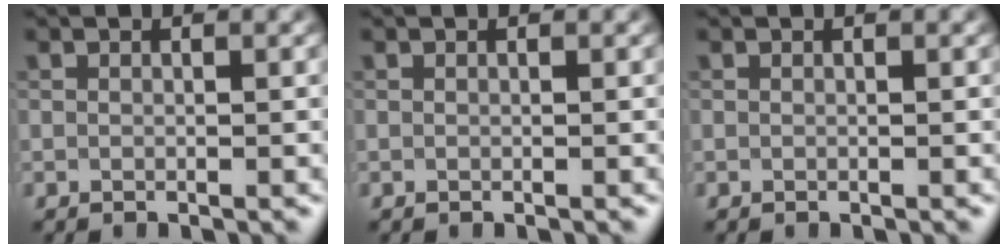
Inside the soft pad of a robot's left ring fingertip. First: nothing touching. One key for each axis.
{"total": 0.0}
{"total": 0.0}